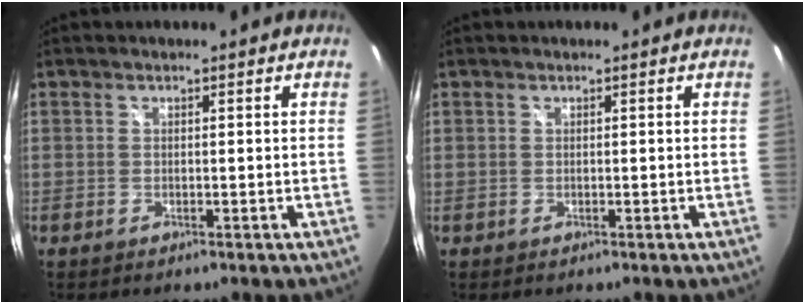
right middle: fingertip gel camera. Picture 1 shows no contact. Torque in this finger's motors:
{"motor_torque": [-0.86, 0.38, -0.21, -0.11]}